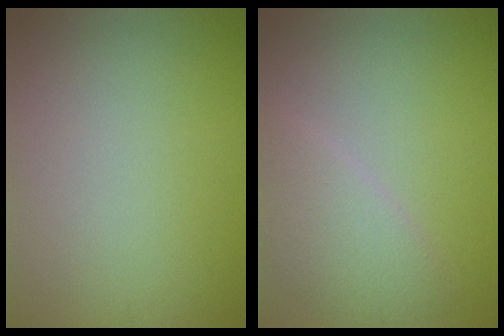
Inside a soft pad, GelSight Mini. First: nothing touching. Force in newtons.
{"total": 2.9, "press": 2.9, "slide": 0.2}